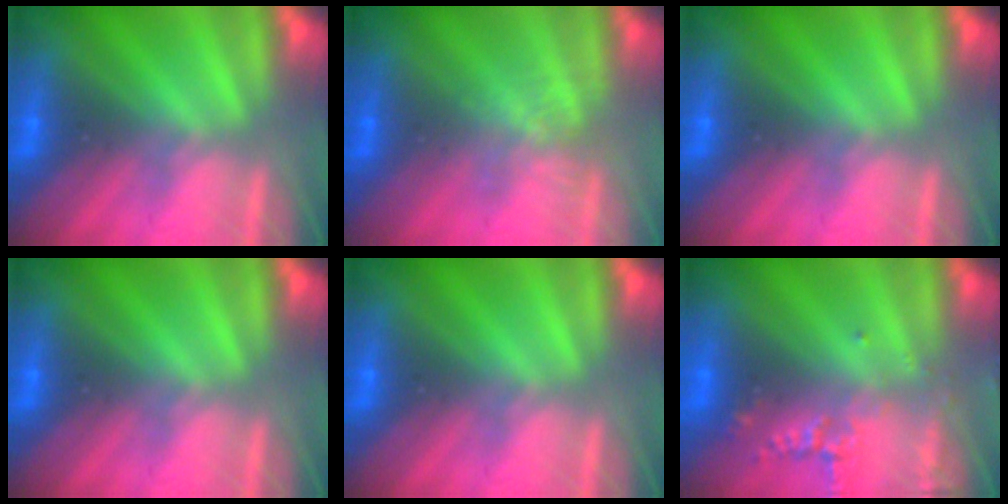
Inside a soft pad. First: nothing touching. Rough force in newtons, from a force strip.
{"total": 1.6}
{"total": 0.0}
{"total": 0.0}
{"total": 0.0}
{"total": 2.4}